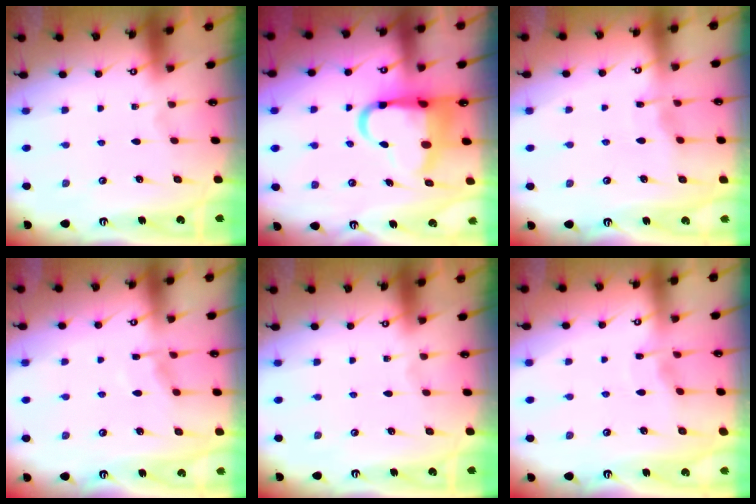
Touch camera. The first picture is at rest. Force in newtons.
{"total": 11.6, "press": 11.1, "slide": 3.0}
{"total": 3.9, "press": 3.9, "slide": 0.2}
{"total": 5.7, "press": 5.6, "slide": 0.6}
{"total": 0.0}
{"total": 2.7, "press": 2.7, "slide": 0.3}